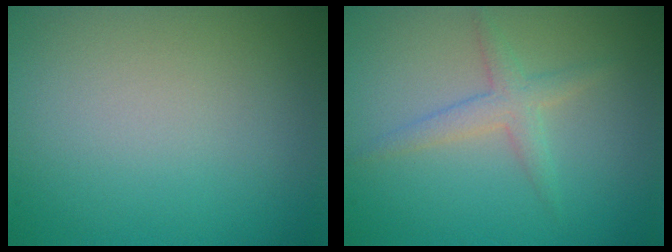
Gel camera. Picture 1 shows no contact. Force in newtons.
{"total": 2.2, "press": 2.2, "slide": 0.1}